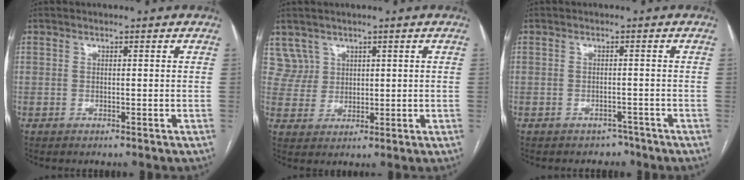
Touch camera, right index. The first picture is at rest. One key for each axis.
{"total": 4.3, "fx": 2.6, "fy": 3.4, "fz": -0.4, "tx": 0.016, "ty": 0.008, "tz": 0.055}
{"total": 2.4, "fx": -2.0, "fy": 1.4, "fz": 0.0, "tx": -0.001, "ty": 0.006, "tz": -0.025}